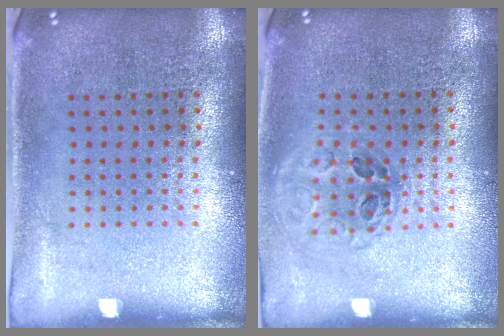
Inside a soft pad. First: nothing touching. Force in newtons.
{"total": 1.1, "press": 1.0, "slide": 0.4}